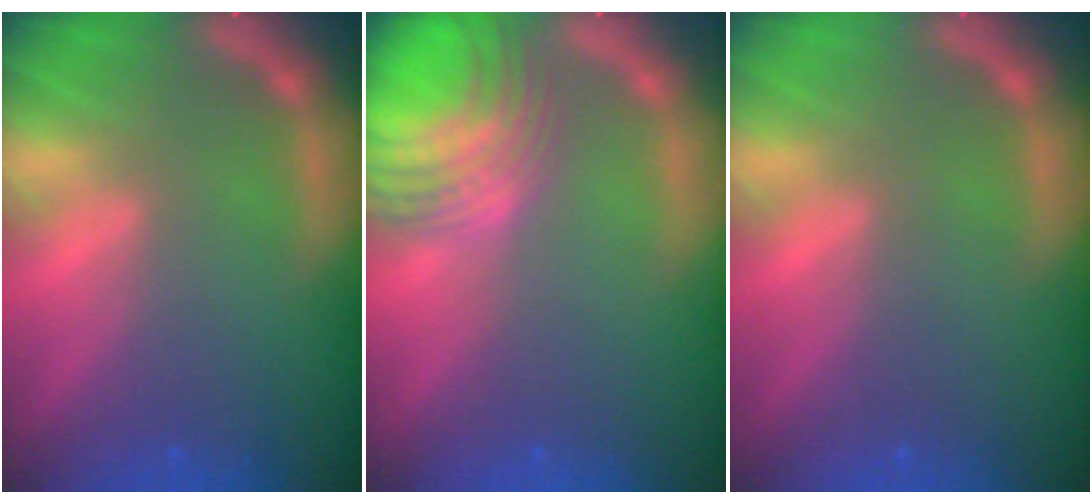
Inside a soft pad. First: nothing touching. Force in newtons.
{"total": 9.1}
{"total": 0.0}